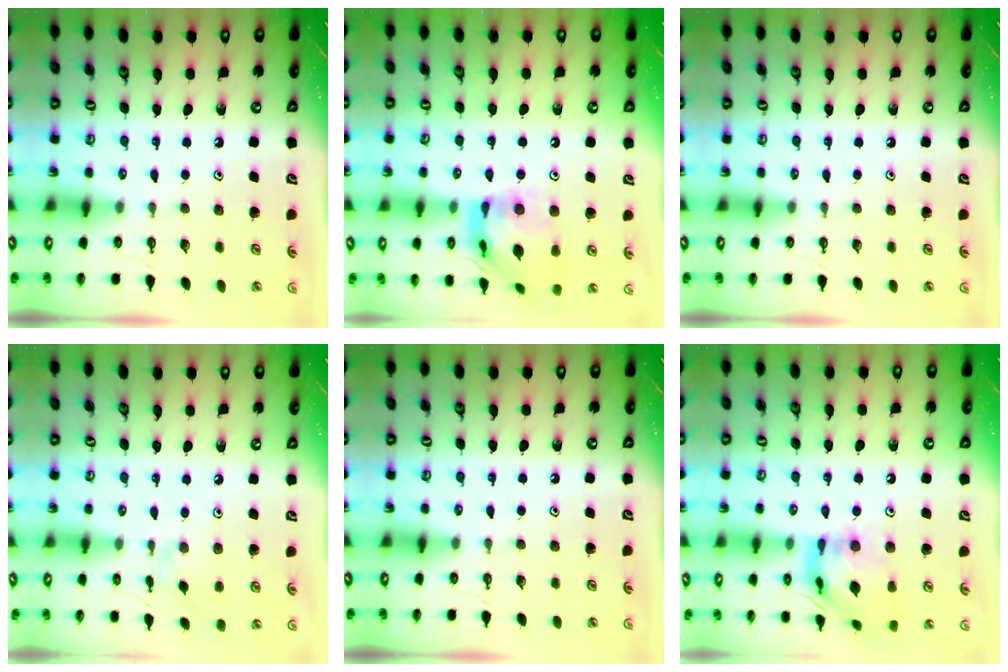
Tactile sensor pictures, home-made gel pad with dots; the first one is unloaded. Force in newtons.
{"total": 14.5, "press": 14.4, "slide": 1.6}
{"total": 0.0}
{"total": 1.2, "press": 1.1, "slide": 0.4}
{"total": 0.0}
{"total": 14.8, "press": 14.8, "slide": 1.2}